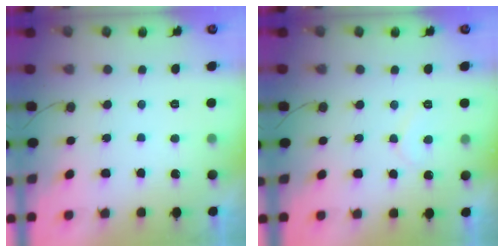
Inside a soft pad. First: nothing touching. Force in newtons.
{"total": 5.7, "press": 5.7, "slide": 0.4}